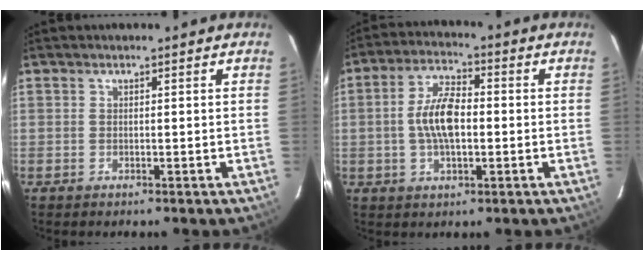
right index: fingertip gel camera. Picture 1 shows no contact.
{"total": 8.6, "force": [-0.7, 3.9, 7.7], "torque": [-0.150, 0.011, -0.014]}